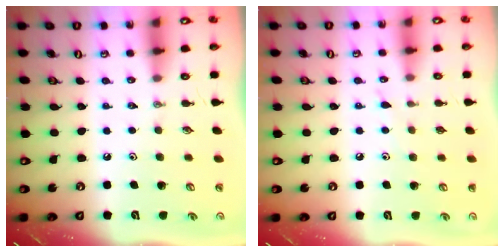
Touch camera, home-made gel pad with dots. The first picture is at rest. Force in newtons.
{"total": 4.7, "press": 4.7, "slide": 0.6}